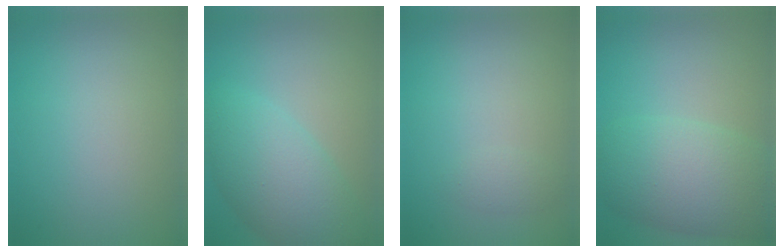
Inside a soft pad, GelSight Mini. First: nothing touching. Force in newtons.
{"total": 6.5, "press": 6.5, "slide": 0.2}
{"total": 0.9, "press": 0.9, "slide": 0.0}
{"total": 7.5, "press": 7.5, "slide": 0.1}